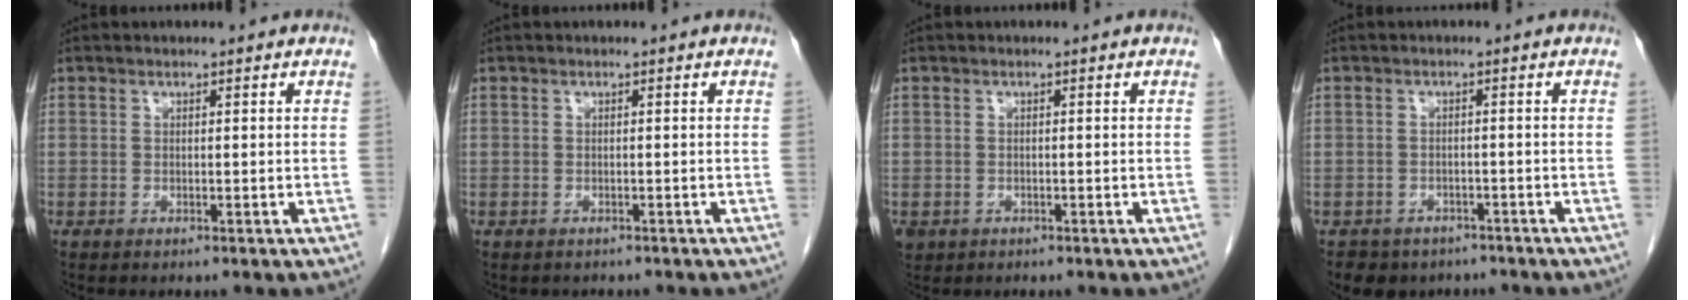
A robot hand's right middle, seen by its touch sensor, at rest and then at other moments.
{"total": 1.2, "force": [-1.1, 0.5, 0.1], "torque": [-0.015, -0.003, -0.014]}
{"total": 2.1, "force": [-1.0, 1.7, 0.6], "torque": [-0.015, 0.000, -0.012]}
{"total": 5.5, "force": [-4.3, 3.3, 0.8], "torque": [-0.015, 0.005, -0.056]}